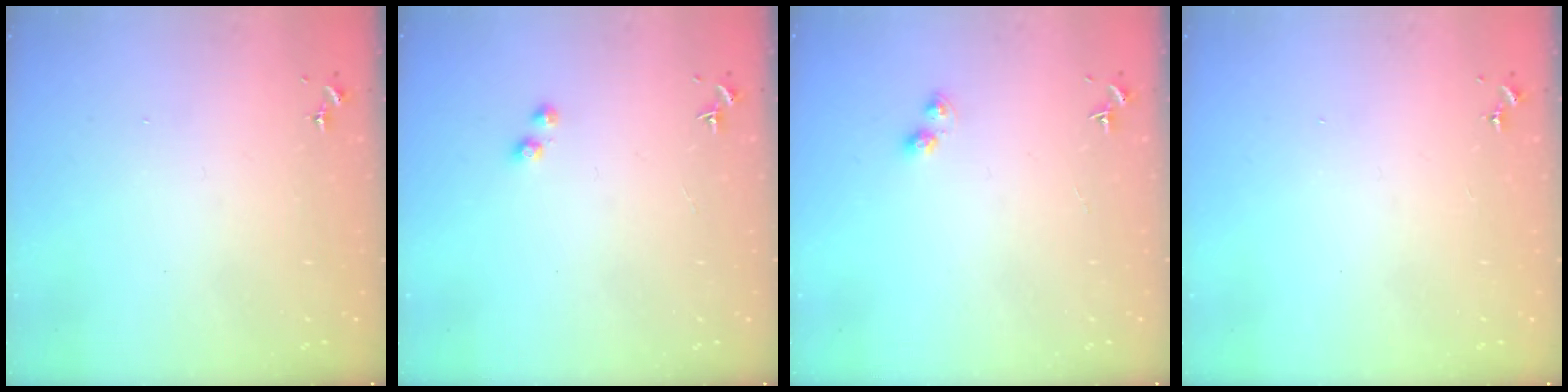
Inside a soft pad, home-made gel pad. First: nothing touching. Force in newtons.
{"total": 2.7, "press": 2.6, "slide": 0.9}
{"total": 3.0, "press": 3.0, "slide": 0.5}
{"total": 0.0}